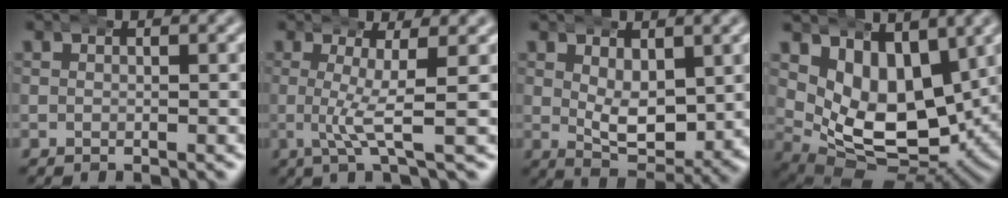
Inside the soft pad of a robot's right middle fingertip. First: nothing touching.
{"total": 3.7, "force": [1.1, -0.6, 3.5], "torque": [-0.067, -0.004, 0.016]}
{"total": 4.7, "force": [1.5, 2.1, 3.9], "torque": [-0.054, -0.020, 0.032]}
{"total": 12.3, "force": [1.8, 8.8, 8.5], "torque": [-0.139, -0.033, 0.040]}